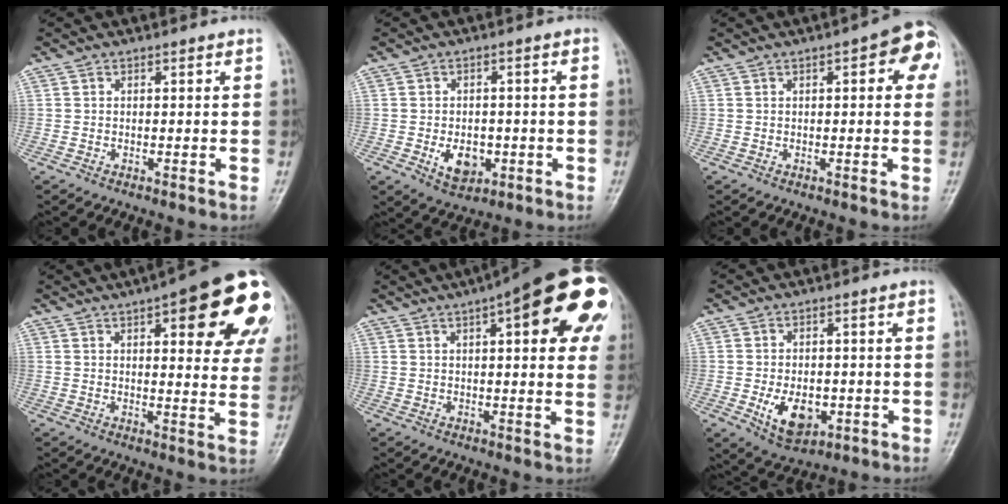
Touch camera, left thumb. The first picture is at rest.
{"total": 6.3, "force": [-1.8, 4.4, 4.2], "torque": [-0.049, 0.006, -0.019]}
{"total": 7.2, "force": [2.2, 2.6, 6.3], "torque": [-0.057, 0.010, 0.015]}
{"total": 23.3, "force": [9.8, 7.6, 19.7], "torque": [-0.208, -0.011, 0.119]}
{"total": 23.7, "force": [9.1, 6.9, 20.8], "torque": [-0.240, 0.015, 0.115]}
{"total": 8.4, "force": [-2.3, 5.3, 6.1], "torque": [-0.083, 0.002, -0.025]}